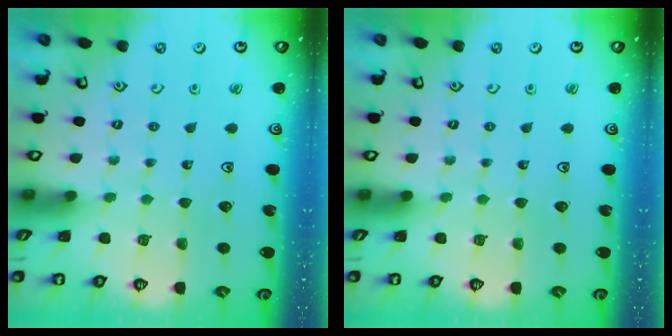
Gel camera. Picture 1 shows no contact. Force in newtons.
{"total": 0.0}